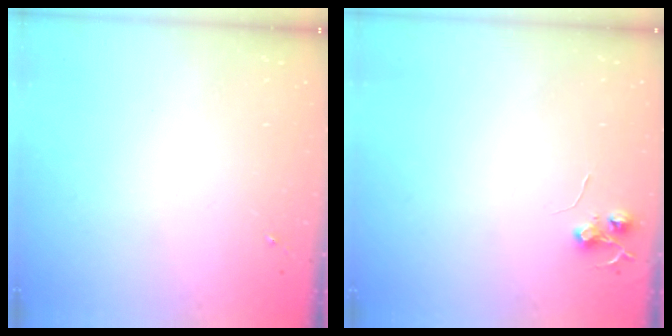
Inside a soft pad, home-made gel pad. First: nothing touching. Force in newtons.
{"total": 6.0, "press": 6.0, "slide": 0.5}